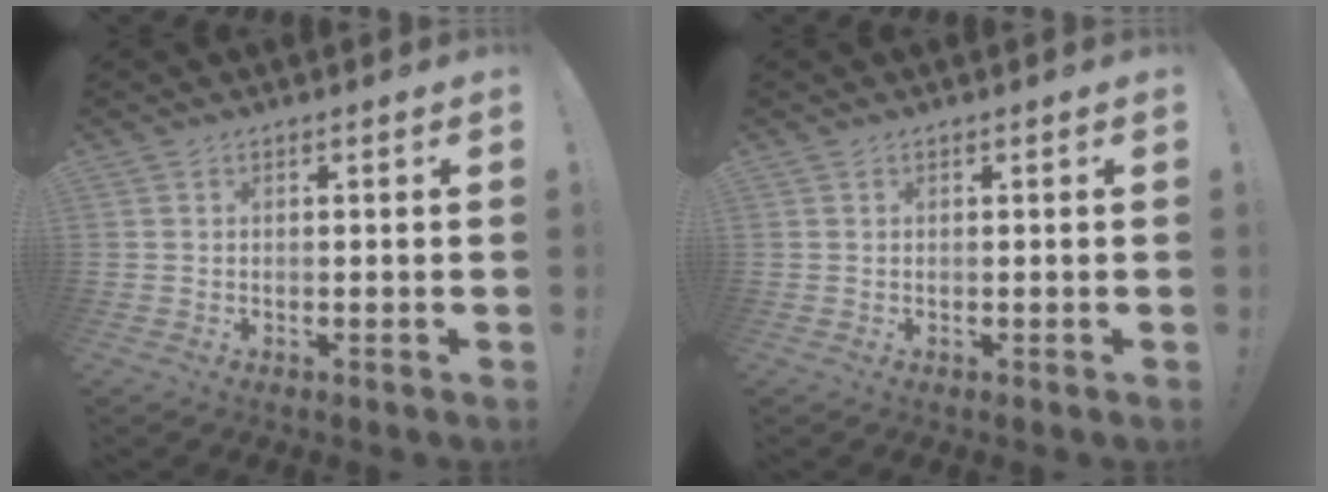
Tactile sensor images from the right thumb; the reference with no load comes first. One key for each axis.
{"total": 0.0}